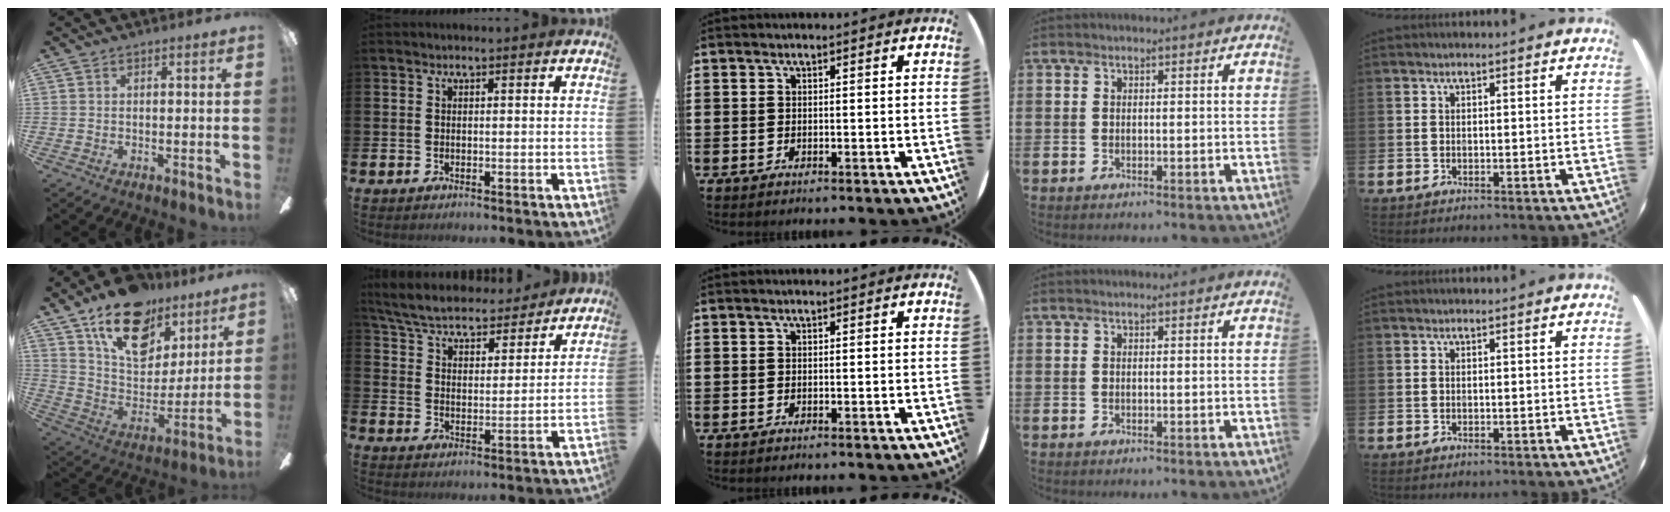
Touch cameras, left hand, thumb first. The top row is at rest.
{"thumb": {"total": 20.9, "force": [13.3, 12.0, 10.8], "torque": [-0.175, -0.070, 0.238]}, "index": {"total": 6.3, "force": [6.1, 1.3, 1.2], "torque": [-0.053, -0.046, 0.102]}}